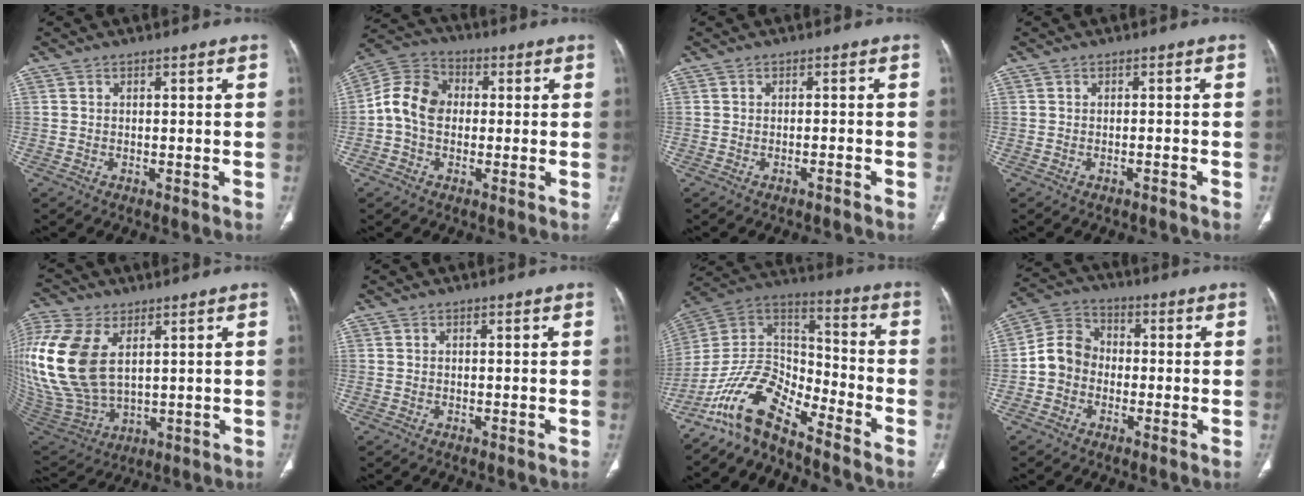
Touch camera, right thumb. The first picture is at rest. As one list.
[{"total": 9.8, "force": [-0.2, 7.5, 6.2], "torque": [-0.108, 0.029, -0.015]}, {"total": 1.0, "force": [-0.9, 0.1, 0.5], "torque": [-0.018, 0.010, -0.010]}, {"total": 0.8, "force": [-0.7, 0.1, 0.4], "torque": [-0.016, 0.009, -0.006]}, {"total": 21.3, "force": [5.4, 12.6, 16.2], "torque": [-0.377, -0.025, 0.117]}, {"total": 0.0}, {"total": 13.8, "force": [-11.1, 4.8, 6.6], "torque": [-0.115, 0.099, -0.219]}, {"total": 8.0, "force": [-1.5, 6.9, 3.7], "torque": [-0.052, 0.031, -0.041]}]